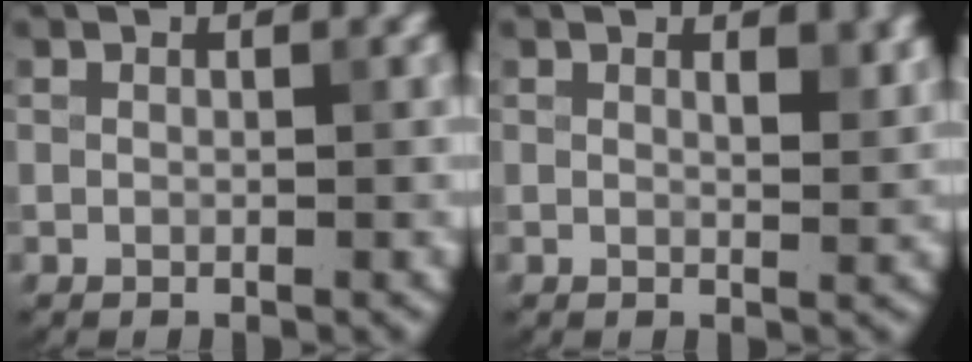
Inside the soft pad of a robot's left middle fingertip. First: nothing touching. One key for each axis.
{"total": 1.8, "fx": 1.1, "fy": 0.6, "fz": 1.4, "tx": -0.014, "ty": -0.004, "tz": 0.019}